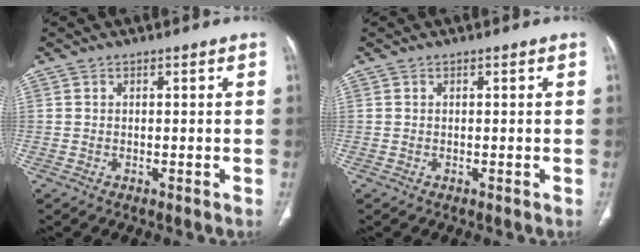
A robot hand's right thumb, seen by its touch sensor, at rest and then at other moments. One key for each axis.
{"total": 0.0}